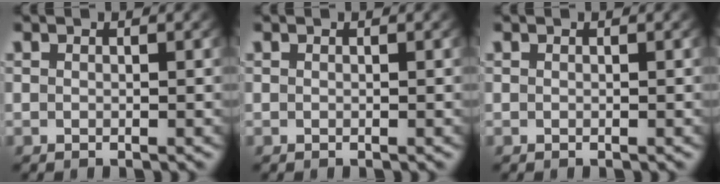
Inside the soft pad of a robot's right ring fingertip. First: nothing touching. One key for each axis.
{"total": 0.0}
{"total": 0.0}